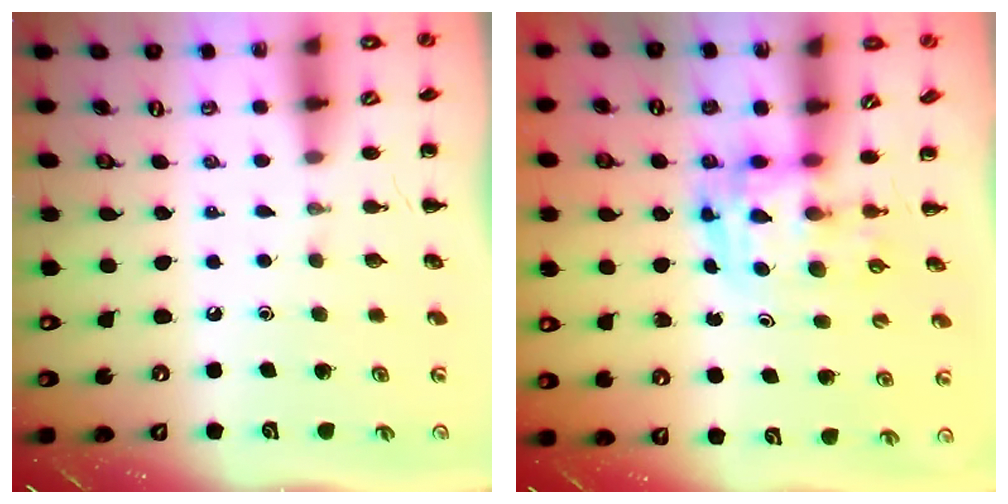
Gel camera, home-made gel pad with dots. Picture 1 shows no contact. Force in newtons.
{"total": 3.6, "press": 3.5, "slide": 0.6}